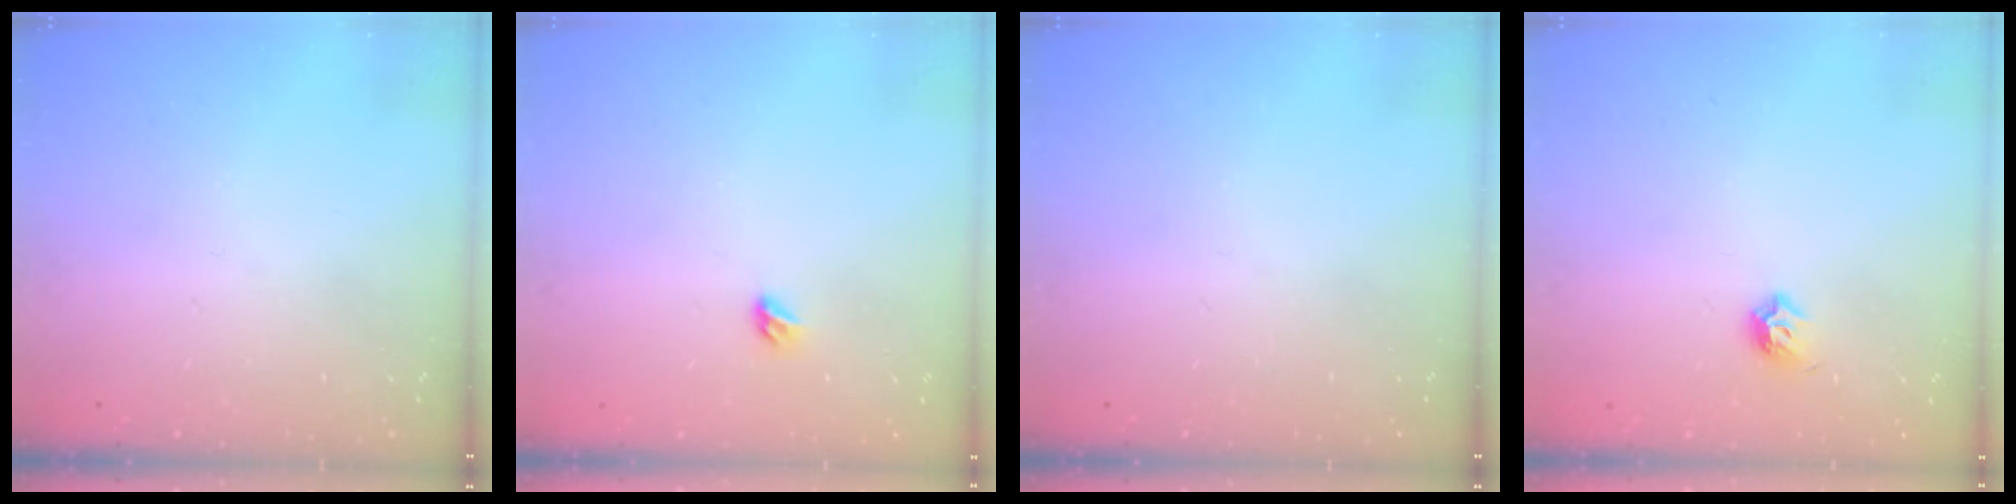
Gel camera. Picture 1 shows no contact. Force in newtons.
{"total": 3.2, "press": 3.1, "slide": 0.8}
{"total": 0.0}
{"total": 4.3, "press": 4.2, "slide": 1.2}